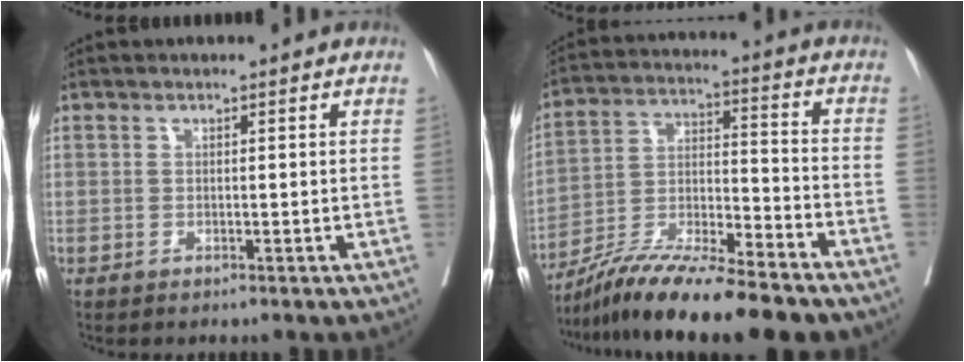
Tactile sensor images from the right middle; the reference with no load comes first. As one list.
[{"total": 17.3, "force": [-14.3, 1.6, 9.6], "torque": [-0.185, -0.019, -0.250]}]